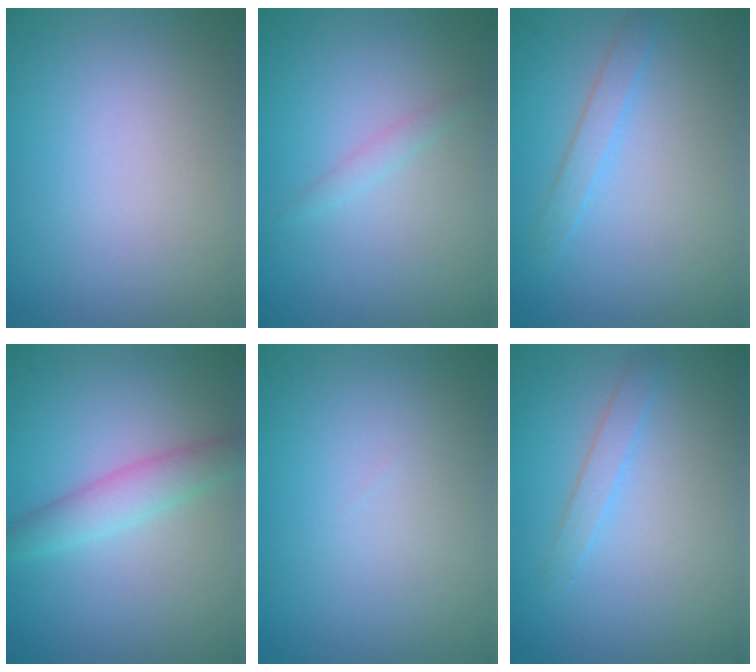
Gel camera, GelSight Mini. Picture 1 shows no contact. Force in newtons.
{"total": 0.9, "press": 0.8, "slide": 0.0}
{"total": 1.5, "press": 1.5, "slide": 0.1}
{"total": 2.8, "press": 2.8, "slide": 0.2}
{"total": 0.0}
{"total": 1.5, "press": 1.5, "slide": 0.1}